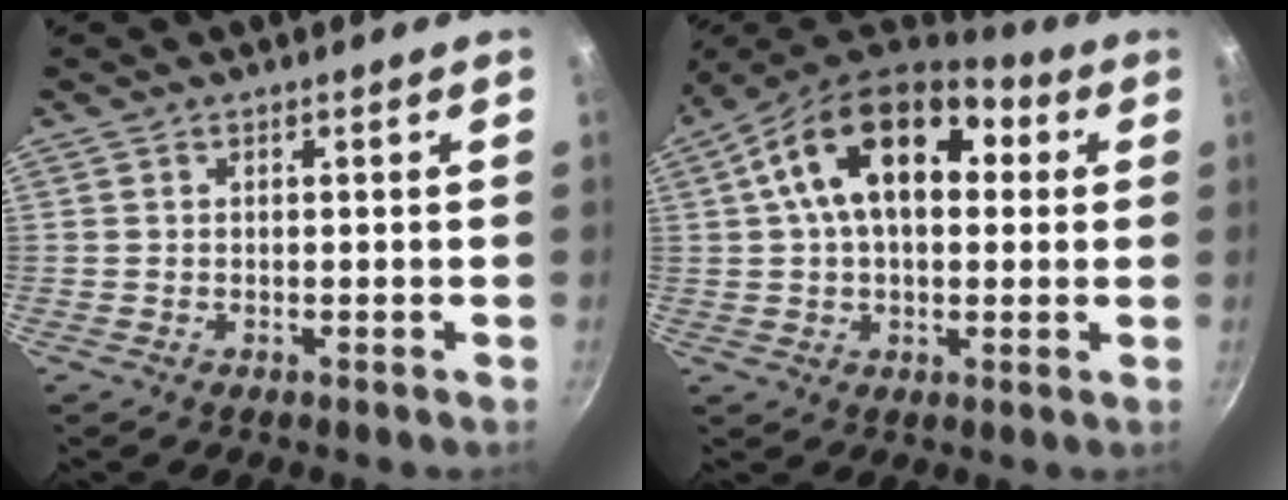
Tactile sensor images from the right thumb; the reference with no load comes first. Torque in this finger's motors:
{"motor_torque": [0.19, 3.98, 1.72, 0.33, 0.62]}